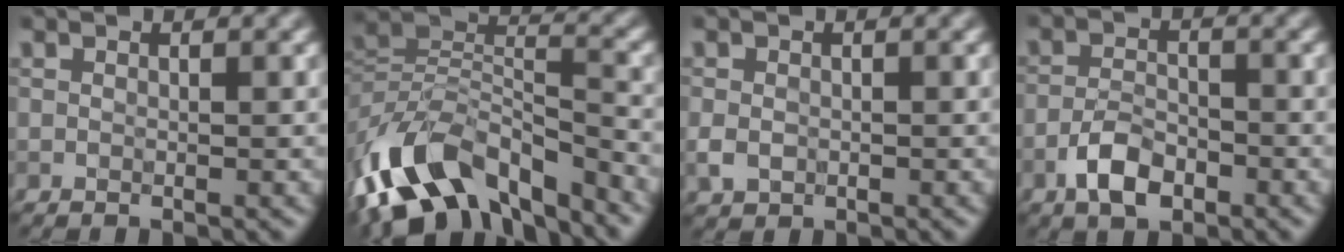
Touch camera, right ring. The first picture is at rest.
{"total": 12.0, "force": [-7.6, 6.1, 7.1], "torque": [-0.142, 0.004, -0.141]}
{"total": 1.9, "force": [-0.4, 1.5, 1.0], "torque": [-0.022, -0.006, -0.009]}
{"total": 3.7, "force": [-2.1, 1.8, 2.5], "torque": [-0.043, 0.004, -0.044]}